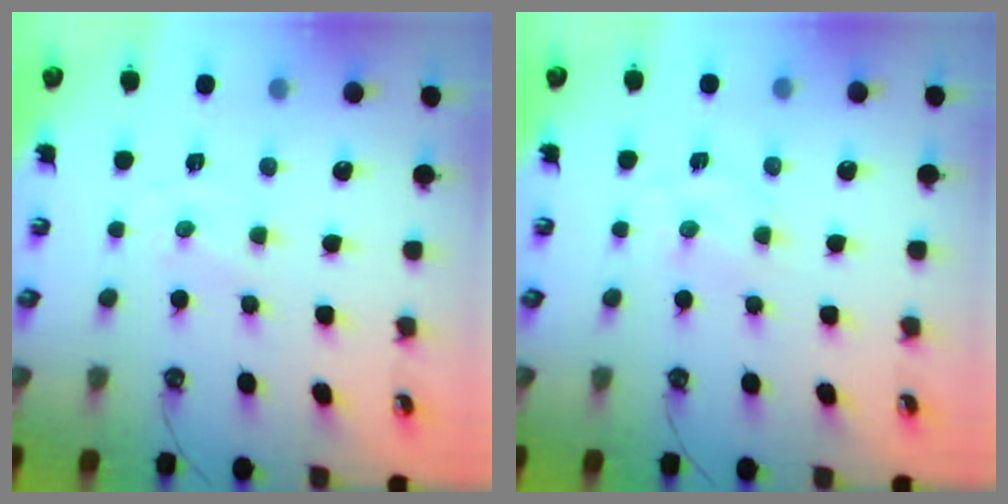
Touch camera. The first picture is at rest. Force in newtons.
{"total": 2.3, "press": 2.3, "slide": 0.3}